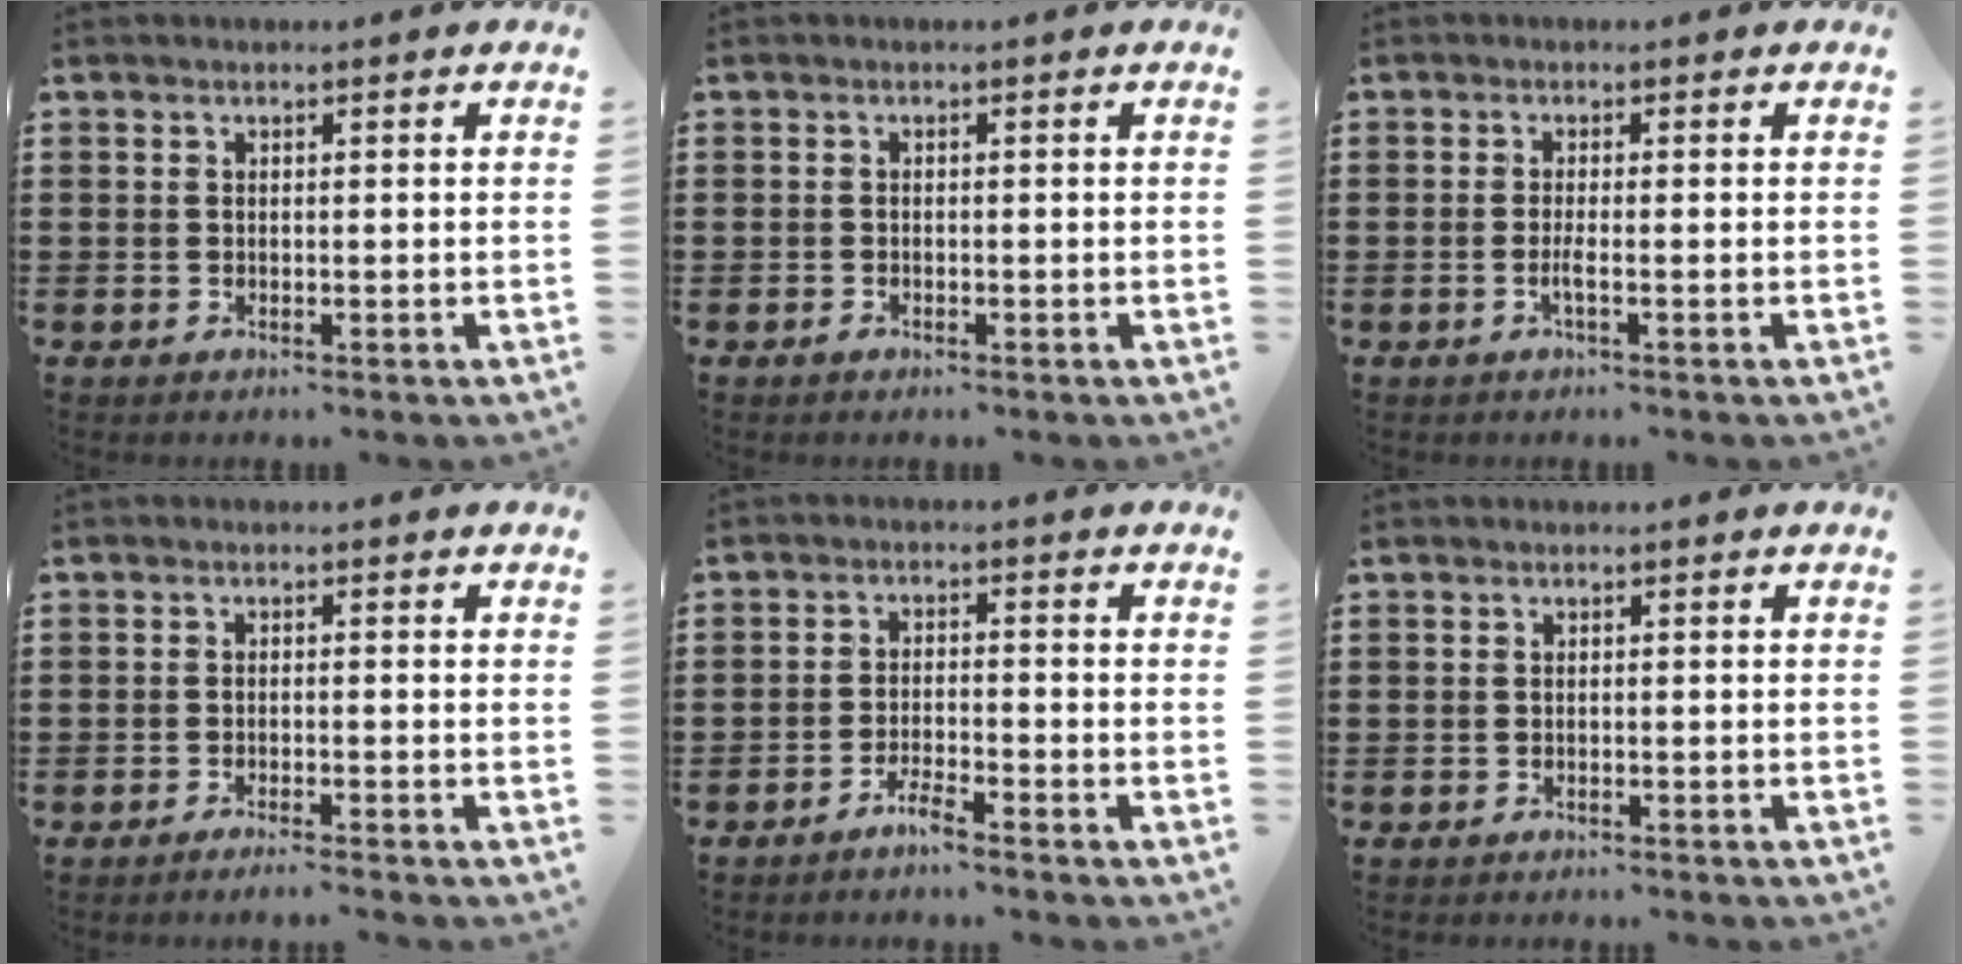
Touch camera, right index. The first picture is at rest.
{"total": 0.6, "force": [-0.5, 0.3, 0.2], "torque": [-0.005, 0.000, -0.009]}
{"total": 1.5, "force": [-0.6, 0.0, 1.3], "torque": [-0.032, -0.004, -0.014]}
{"total": 1.4, "force": [-1.3, -0.3, 0.6], "torque": [-0.011, -0.002, -0.024]}
{"total": 2.7, "force": [-2.5, 0.0, 1.2], "torque": [-0.030, 0.002, -0.049]}
{"total": 0.8, "force": [-0.7, 0.4, -0.2], "torque": [0.003, 0.005, -0.017]}